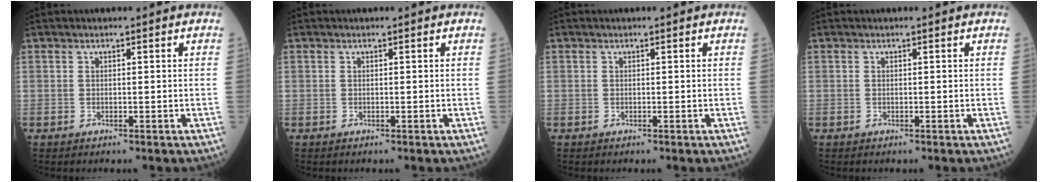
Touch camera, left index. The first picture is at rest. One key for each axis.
{"total": 0.0}
{"total": 0.0}
{"total": 0.0}